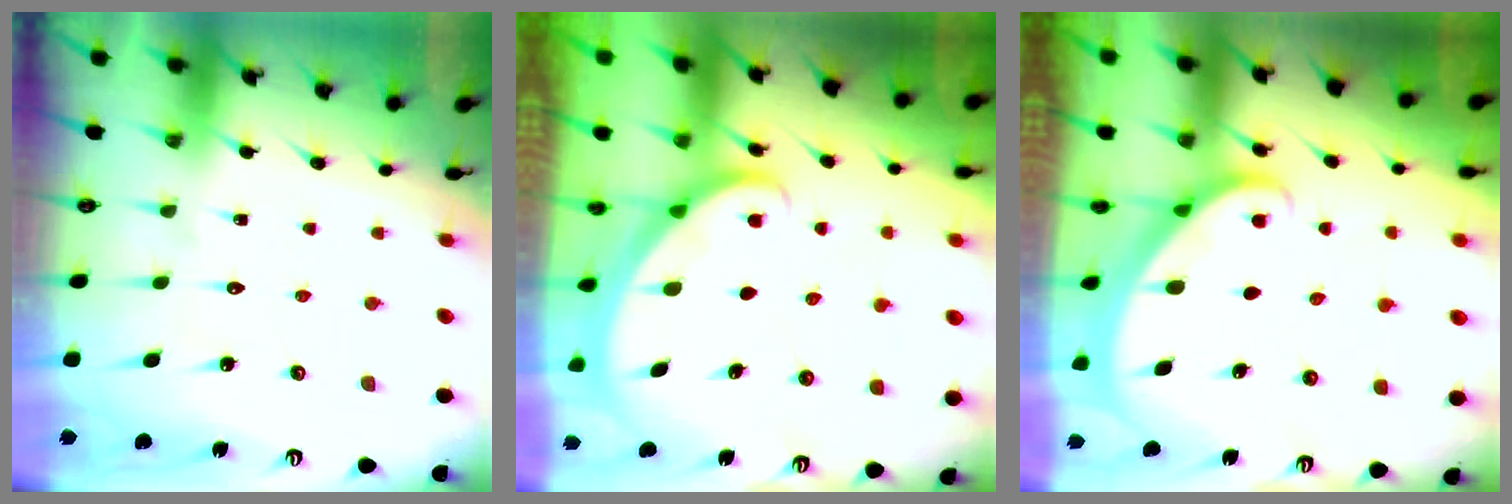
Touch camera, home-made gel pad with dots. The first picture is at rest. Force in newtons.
{"total": 1.4, "press": 1.4, "slide": 0.0}
{"total": 1.6, "press": 1.6, "slide": 0.1}